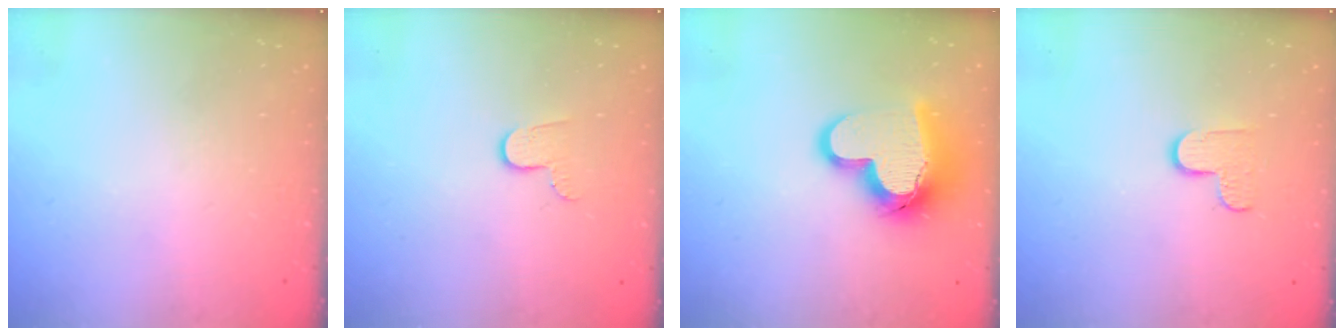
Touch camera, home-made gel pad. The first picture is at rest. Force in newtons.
{"total": 4.6, "press": 4.6, "slide": 0.5}
{"total": 15.9, "press": 15.7, "slide": 2.2}
{"total": 5.5, "press": 5.5, "slide": 0.5}